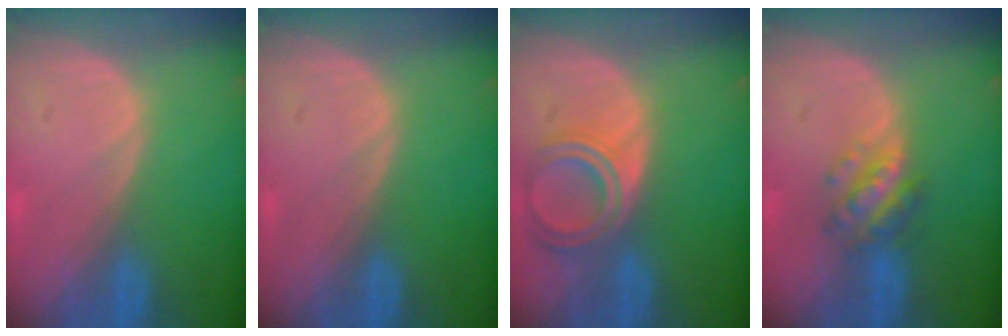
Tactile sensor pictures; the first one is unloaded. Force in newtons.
{"total": 0.0}
{"total": 6.6, "press": 6.0, "slide": 2.8}
{"total": 5.7, "press": 5.1, "slide": 2.6}